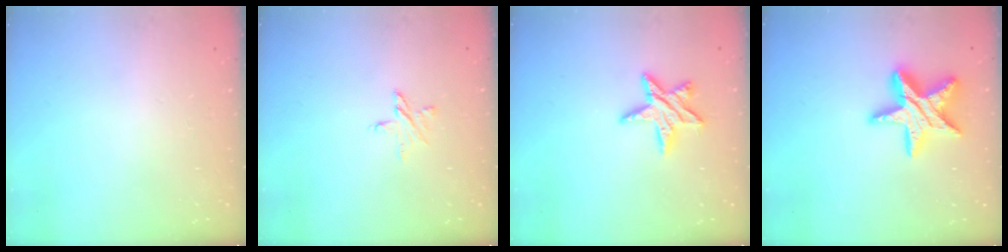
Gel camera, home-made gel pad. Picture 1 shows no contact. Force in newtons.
{"total": 4.8, "press": 4.8, "slide": 0.5}
{"total": 9.3, "press": 9.2, "slide": 0.7}
{"total": 17.9, "press": 17.8, "slide": 1.3}